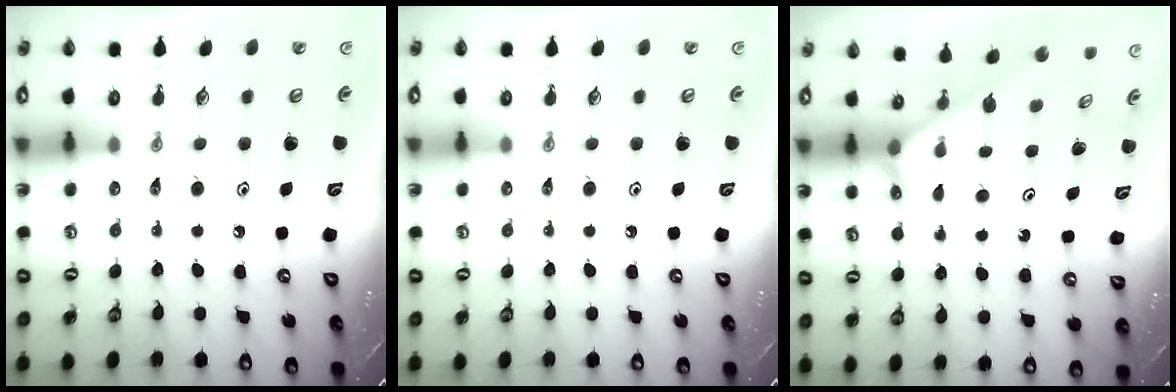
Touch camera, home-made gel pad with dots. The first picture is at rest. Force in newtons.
{"total": 0.0}
{"total": 2.4, "press": 2.4, "slide": 0.1}